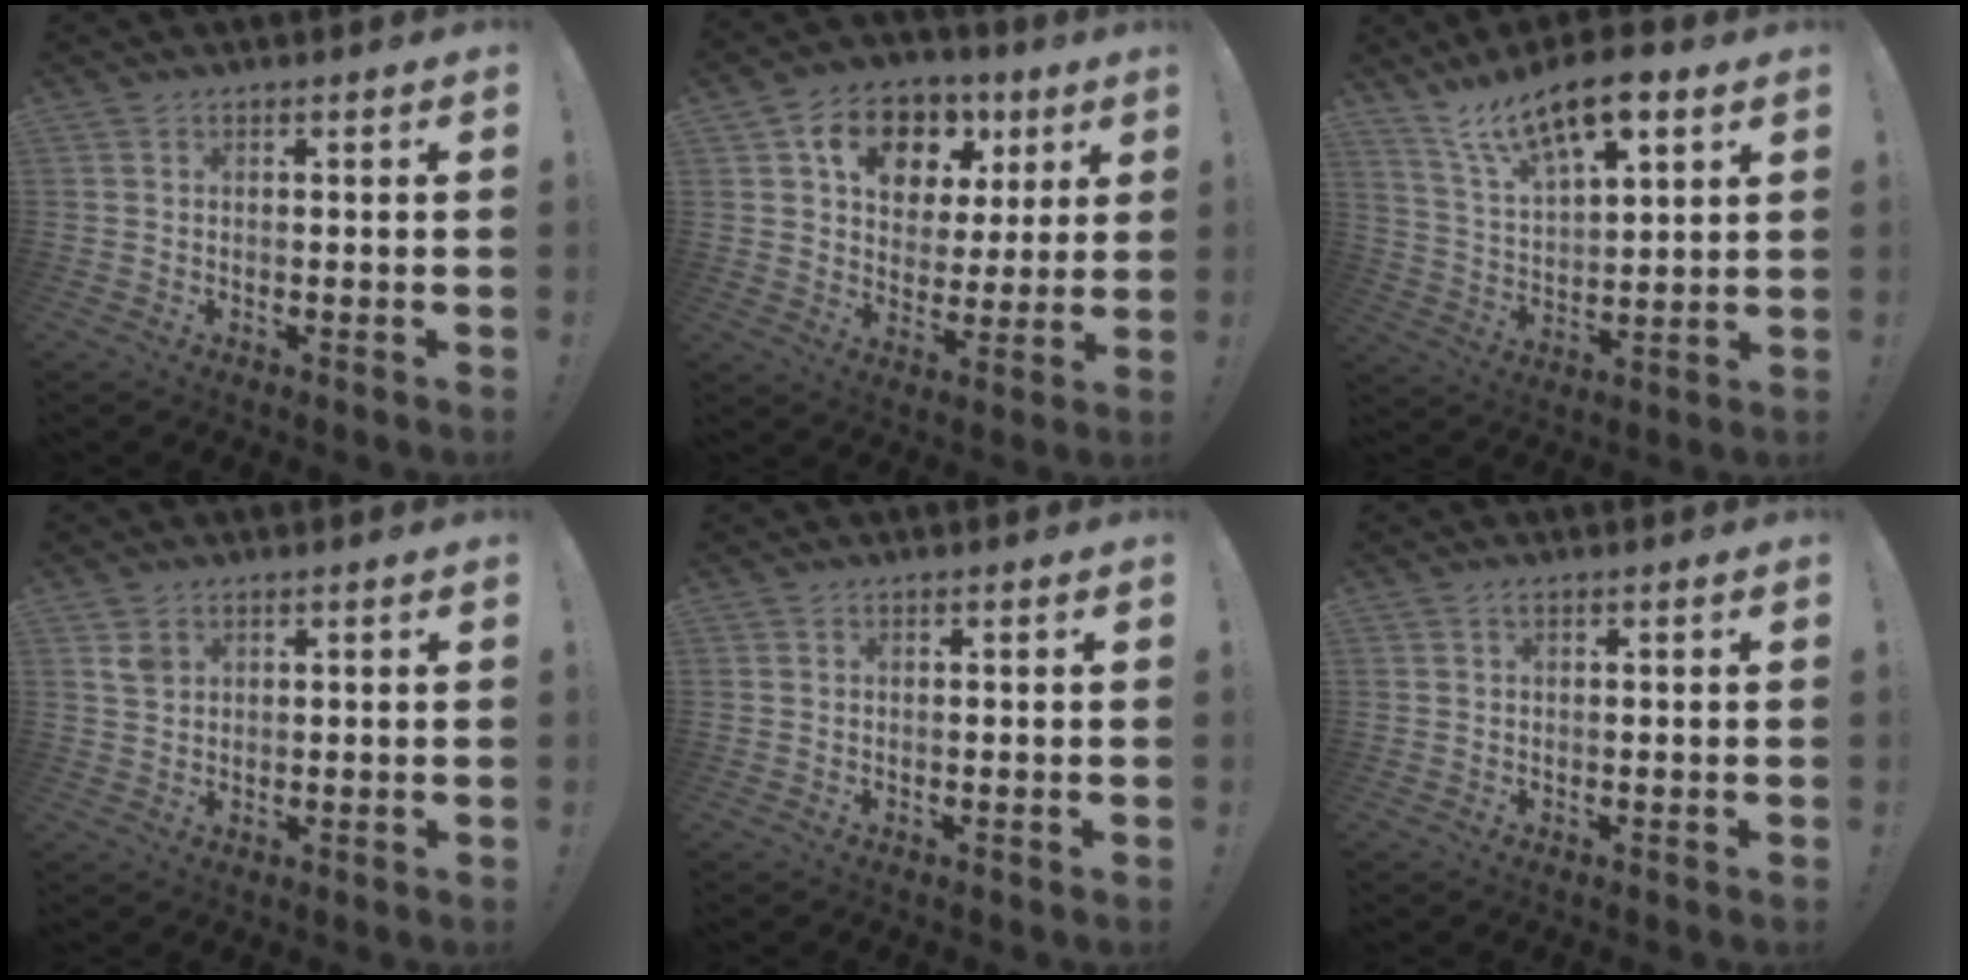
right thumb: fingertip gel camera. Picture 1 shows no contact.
{"total": 14.8, "force": [7.1, 10.7, 7.5], "torque": [-0.117, -0.021, 0.131]}
{"total": 14.4, "force": [9.9, 5.6, 8.8], "torque": [-0.161, -0.056, 0.177]}
{"total": 3.0, "force": [1.8, 2.0, 1.3], "torque": [-0.018, -0.007, 0.033]}
{"total": 0.0}
{"total": 0.7, "force": [0.3, 0.3, 0.5], "torque": [-0.003, -0.001, 0.003]}